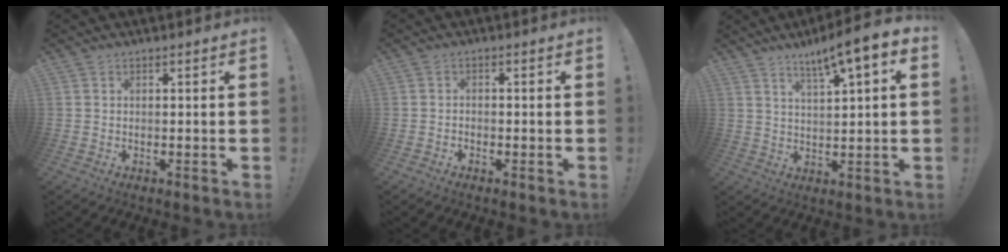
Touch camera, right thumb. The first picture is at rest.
{"total": 1.4, "force": [-1.3, 0.5, 0.3], "torque": [-0.015, 0.009, -0.021]}
{"total": 8.8, "force": [5.4, 0.8, 6.9], "torque": [-0.108, -0.038, 0.087]}